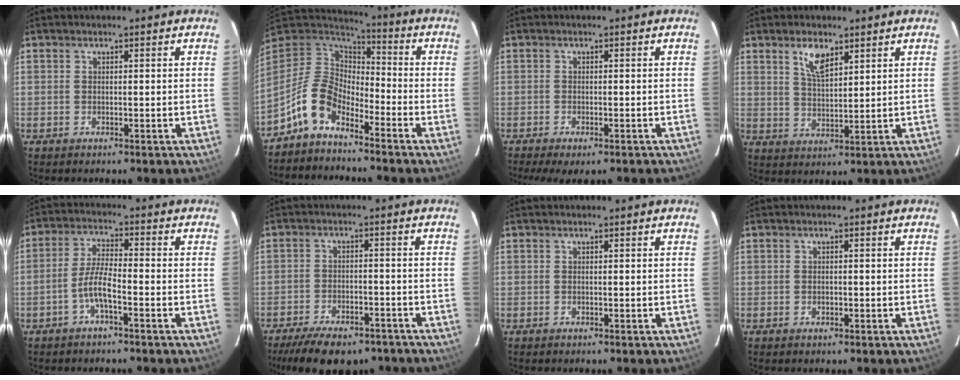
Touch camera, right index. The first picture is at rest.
{"total": 11.0, "force": [-6.9, 5.7, 6.4], "torque": [-0.133, 0.018, -0.143]}
{"total": 5.8, "force": [-4.2, 1.7, 3.6], "torque": [-0.083, -0.024, -0.066]}
{"total": 5.7, "force": [3.5, 2.3, 3.8], "torque": [-0.070, 0.002, 0.069]}
{"total": 5.2, "force": [-2.6, 0.9, 4.5], "torque": [-0.096, 0.009, -0.050]}
{"total": 15.3, "force": [-11.9, 6.2, 7.5], "torque": [-0.162, -0.017, -0.169]}
{"total": 0.0}
{"total": 1.0, "force": [-0.3, 0.8, 0.6], "torque": [-0.010, 0.002, -0.004]}